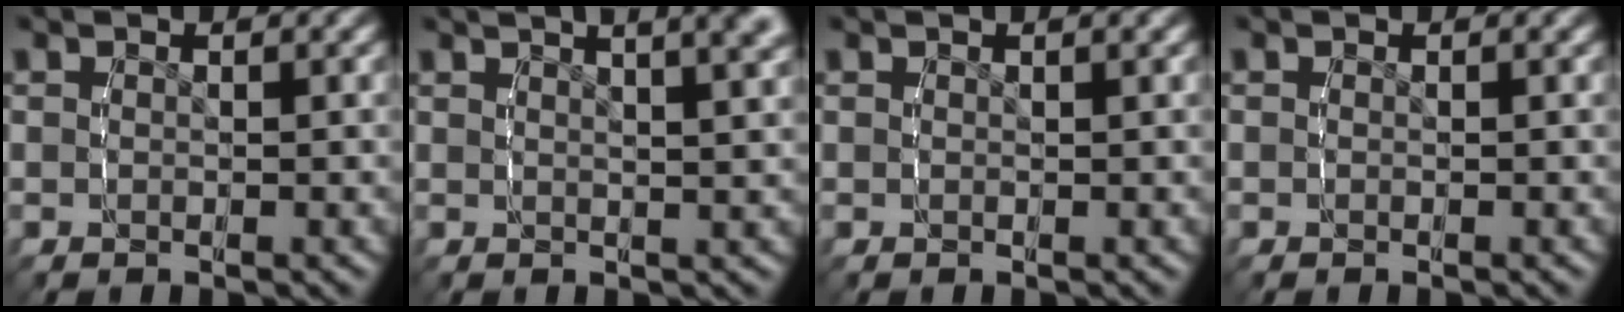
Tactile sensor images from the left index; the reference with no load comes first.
{"total": 8.6, "force": [5.2, 3.9, 5.6], "torque": [-0.066, 0.022, 0.065]}
{"total": 1.0, "force": [0.8, 0.2, 0.7], "torque": [-0.004, 0.007, 0.009]}
{"total": 0.5, "force": [-0.4, -0.3, -0.2], "torque": [0.001, -0.002, -0.004]}